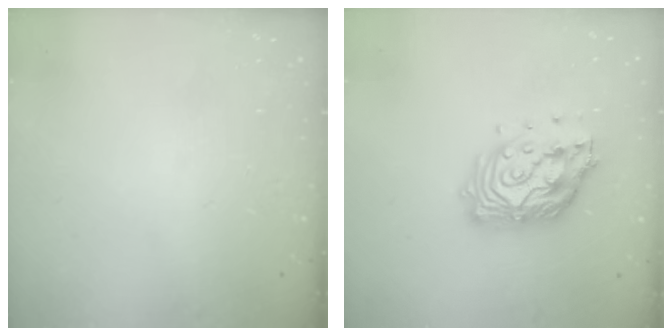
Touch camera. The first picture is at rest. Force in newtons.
{"total": 14.5, "press": 14.4, "slide": 1.2}